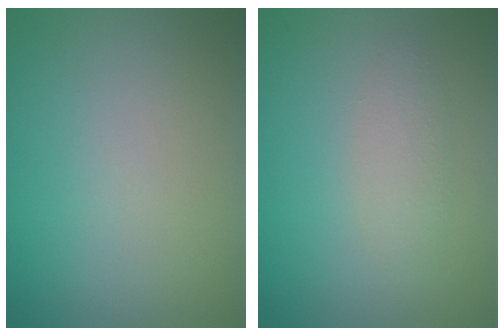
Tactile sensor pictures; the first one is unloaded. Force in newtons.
{"total": 1.6, "press": 1.6, "slide": 0.2}